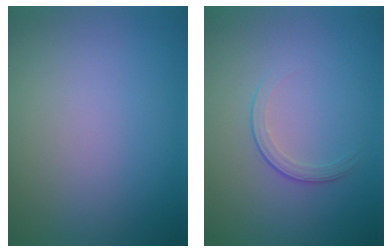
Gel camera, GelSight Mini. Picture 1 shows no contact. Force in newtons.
{"total": 1.7, "press": 0.9, "slide": 1.4}